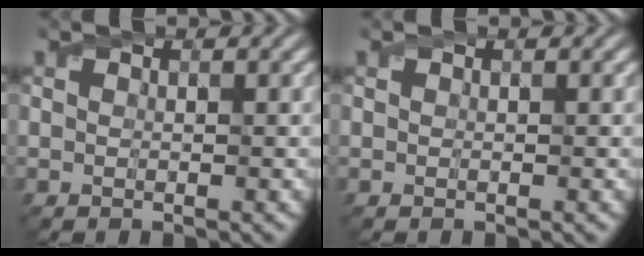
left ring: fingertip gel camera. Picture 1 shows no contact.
{"total": 0.0}